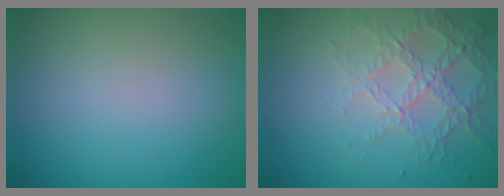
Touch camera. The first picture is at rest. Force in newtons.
{"total": 4.2, "press": 3.0, "slide": 2.9}